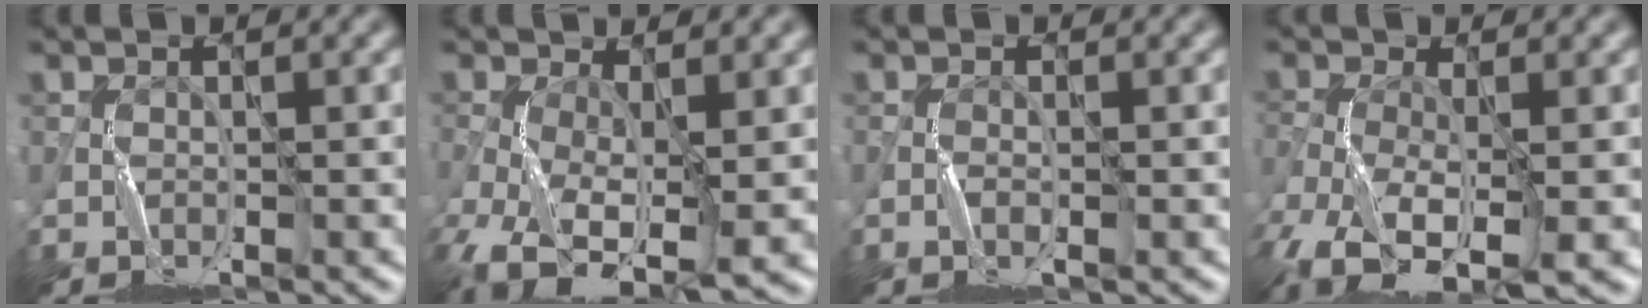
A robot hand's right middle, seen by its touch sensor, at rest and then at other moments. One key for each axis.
{"total": 10.4, "fx": -3.8, "fy": 4.6, "fz": 8.5, "tx": -0.176, "ty": -0.029, "tz": -0.064}
{"total": 1.1, "fx": -0.4, "fy": 0.4, "fz": 1.0, "tx": -0.022, "ty": 0.003, "tz": -0.009}
{"total": 10.1, "fx": -5.1, "fy": 4.3, "fz": 7.6, "tx": -0.165, "ty": -0.029, "tz": -0.097}